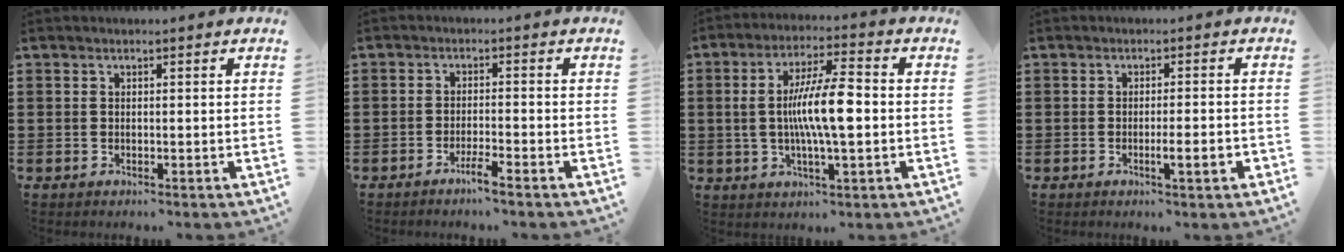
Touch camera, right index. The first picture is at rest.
{"total": 2.8, "force": [-2.1, -0.1, 1.8], "torque": [-0.039, -0.001, -0.041]}
{"total": 10.0, "force": [-0.3, 2.0, 9.8], "torque": [-0.184, 0.001, -0.010]}
{"total": 3.3, "force": [-1.1, 0.1, 3.1], "torque": [-0.050, -0.005, -0.020]}